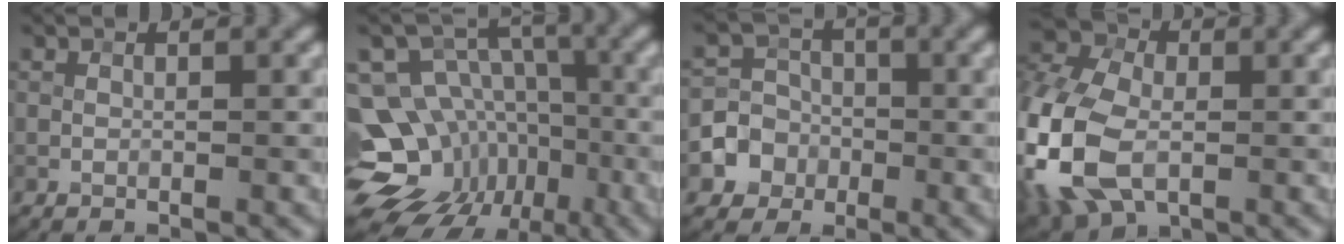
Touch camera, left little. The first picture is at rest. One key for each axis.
{"total": 15.1, "fx": -6.2, "fy": 12.4, "fz": 6.0, "tx": -0.119, "ty": -0.011, "tz": -0.106}
{"total": 4.1, "fx": -1.5, "fy": 3.8, "fz": 0.7, "tx": 0.014, "ty": 0.008, "tz": -0.042}
{"total": 12.5, "fx": -2.4, "fy": 8.6, "fz": 8.9, "tx": -0.196, "ty": -0.010, "tz": -0.048}